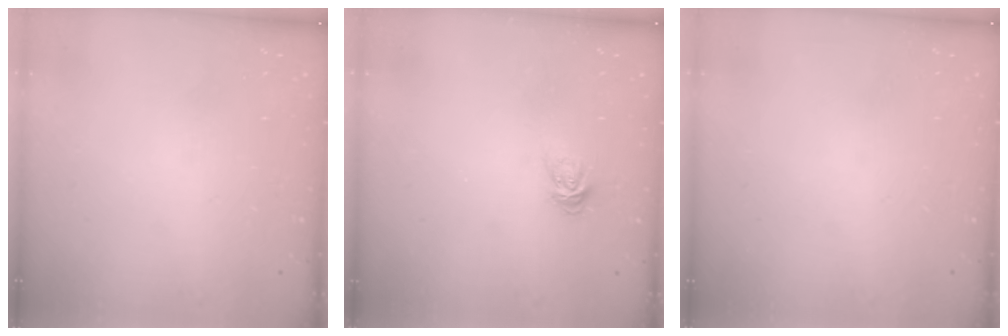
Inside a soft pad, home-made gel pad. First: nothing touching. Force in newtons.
{"total": 5.9, "press": 5.8, "slide": 0.9}
{"total": 0.0}